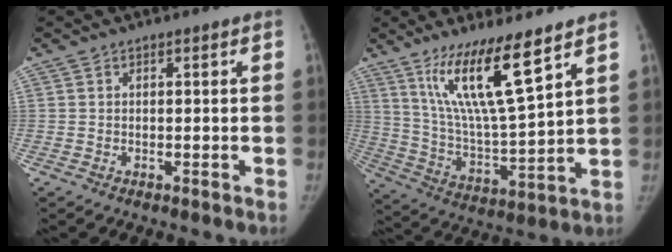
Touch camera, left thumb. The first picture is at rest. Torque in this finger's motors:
{"motor_torque": [0.34, 0.22, 1.74, -1.03, 0.16]}